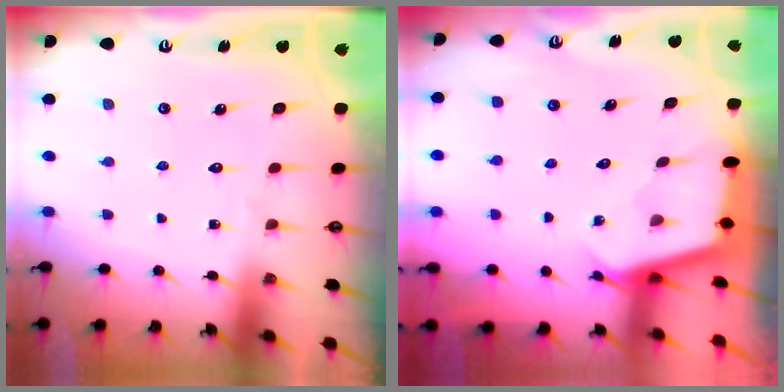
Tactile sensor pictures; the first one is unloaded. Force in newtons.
{"total": 2.4, "press": 2.4, "slide": 0.1}